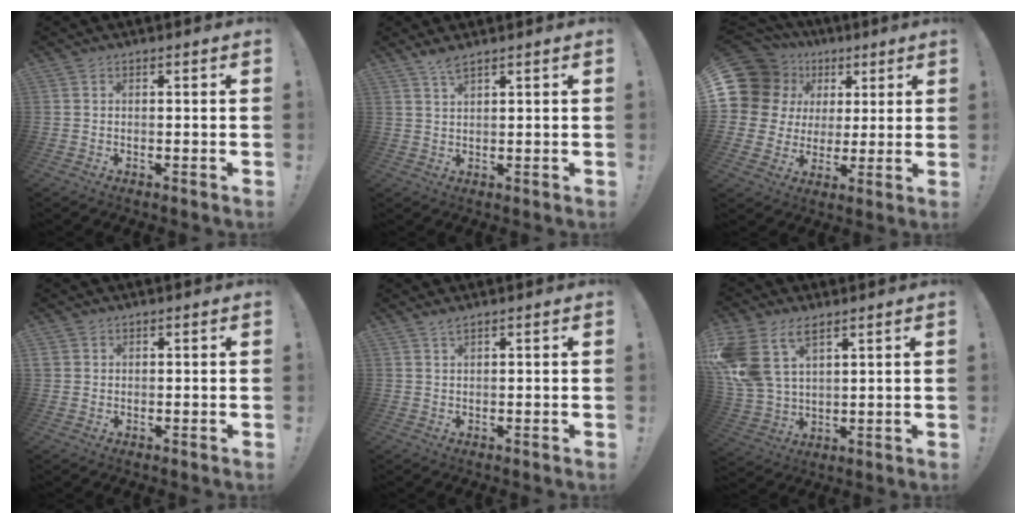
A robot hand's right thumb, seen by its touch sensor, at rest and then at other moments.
{"total": 2.8, "force": [2.2, 0.4, 1.7], "torque": [-0.038, -0.009, 0.040]}
{"total": 14.2, "force": [5.1, 12.0, 5.7], "torque": [-0.107, -0.028, 0.115]}
{"total": 1.5, "force": [0.8, 1.3, 0.3], "torque": [-0.009, 0.002, 0.016]}
{"total": 1.3, "force": [1.0, 0.0, 0.9], "torque": [-0.018, 0.000, 0.018]}
{"total": 13.6, "force": [7.2, 8.3, 8.1], "torque": [-0.175, -0.031, 0.142]}